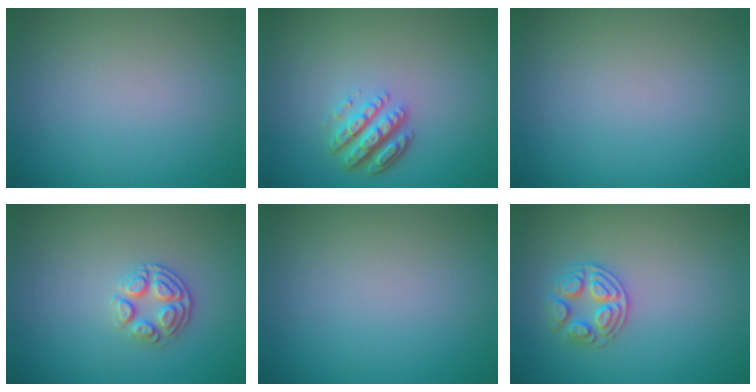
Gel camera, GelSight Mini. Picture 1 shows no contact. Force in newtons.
{"total": 4.4, "press": 3.2, "slide": 3.1}
{"total": 0.0}
{"total": 2.8, "press": 2.6, "slide": 1.2}
{"total": 0.0}
{"total": 2.6, "press": 2.6, "slide": 0.4}